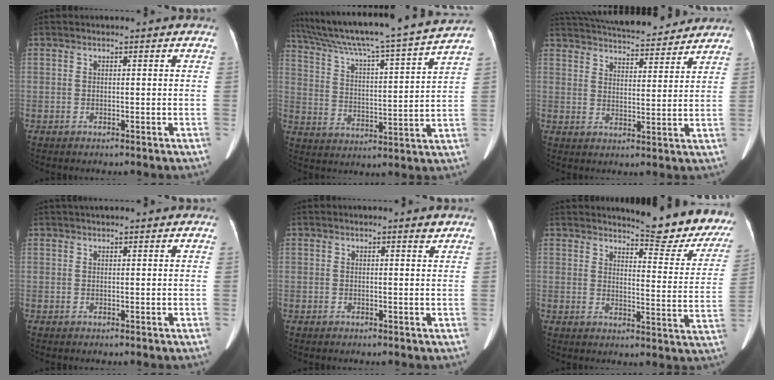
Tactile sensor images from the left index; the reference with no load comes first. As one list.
[{"total": 21.4, "force": [18.9, -1.7, 9.9], "torque": [-0.176, -0.018, 0.281]}, {"total": 20.5, "force": [18.5, 4.5, 7.4], "torque": [-0.137, 0.032, 0.260]}, {"total": 4.8, "force": [4.2, 0.7, 2.2], "torque": [-0.028, 0.039, 0.060]}, {"total": 0.5, "force": [0.4, 0.0, 0.3], "torque": [-0.010, -0.008, 0.005]}, {"total": 15.9, "force": [14.7, 1.8, 5.7], "torque": [-0.059, -0.083, 0.157]}]